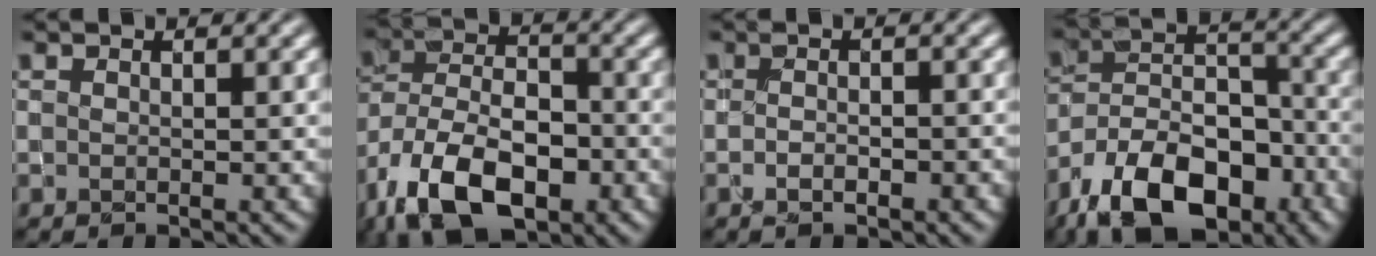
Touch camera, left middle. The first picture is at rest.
{"total": 13.1, "force": [-7.3, 6.9, 8.4], "torque": [-0.169, -0.024, -0.131]}
{"total": 1.6, "force": [-0.7, 0.7, 1.2], "torque": [-0.023, -0.003, -0.012]}
{"total": 12.9, "force": [-8.9, 6.5, 6.6], "torque": [-0.107, 0.002, -0.148]}